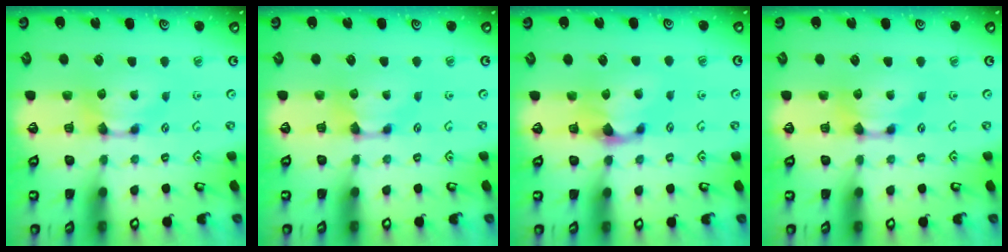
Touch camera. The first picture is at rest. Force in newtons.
{"total": 0.0}
{"total": 2.7, "press": 2.6, "slide": 0.8}
{"total": 0.0}